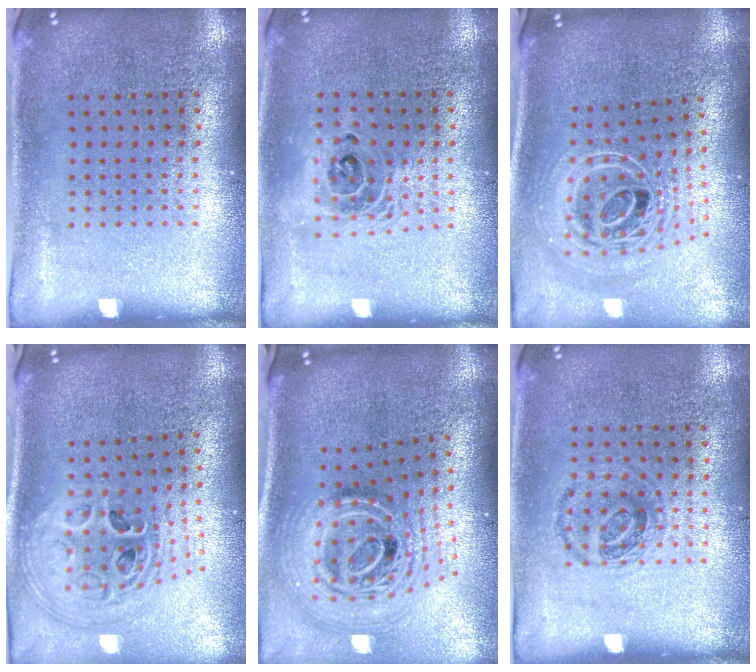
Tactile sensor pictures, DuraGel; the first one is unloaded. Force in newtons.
{"total": 1.5, "press": 1.2, "slide": 0.8}
{"total": 2.6, "press": 1.9, "slide": 1.9}
{"total": 2.8, "press": 2.0, "slide": 1.9}
{"total": 2.9, "press": 1.9, "slide": 2.1}
{"total": 0.9, "press": 0.8, "slide": 0.4}